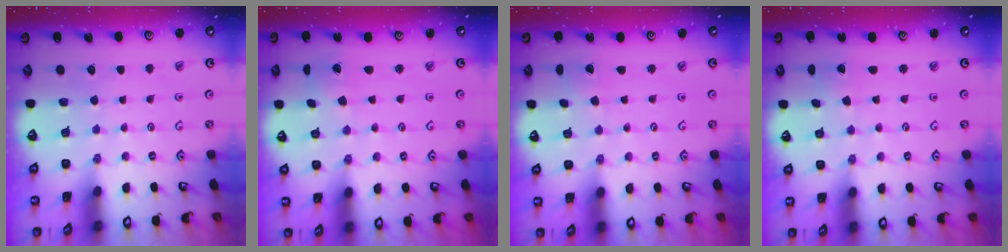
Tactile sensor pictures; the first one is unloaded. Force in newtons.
{"total": 1.4, "press": 1.4, "slide": 0.3}
{"total": 1.0, "press": 1.0, "slide": 0.1}
{"total": 0.8, "press": 0.7, "slide": 0.1}